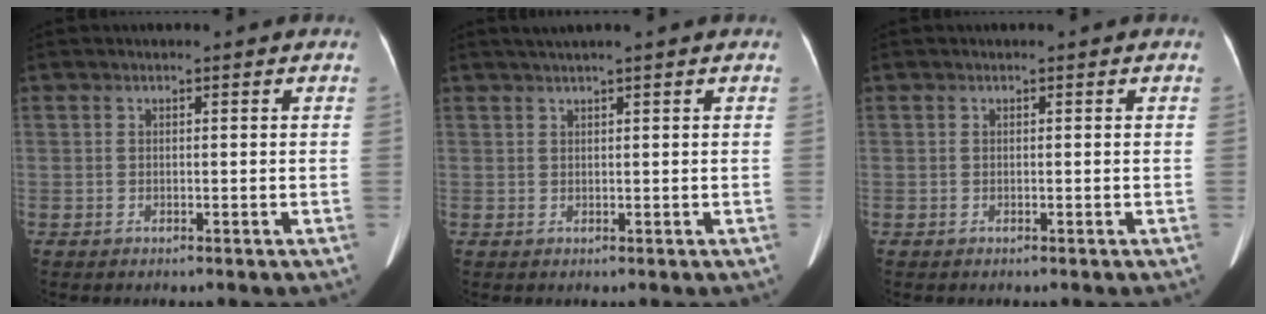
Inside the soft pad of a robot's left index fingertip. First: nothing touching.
{"total": 3.3, "force": [2.6, -0.7, 1.9], "torque": [-0.027, 0.025, 0.045]}
{"total": 0.0}